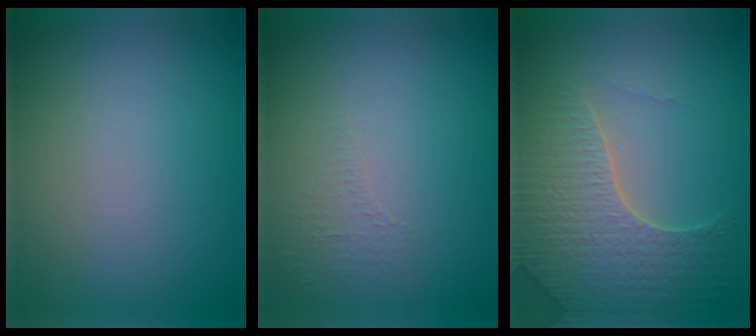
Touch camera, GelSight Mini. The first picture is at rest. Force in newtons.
{"total": 0.8, "press": 0.4, "slide": 0.7}
{"total": 4.6, "press": 4.5, "slide": 1.1}